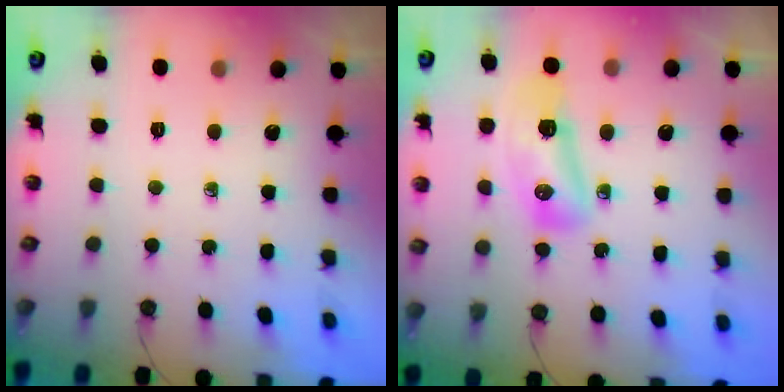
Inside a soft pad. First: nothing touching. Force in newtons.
{"total": 20.6, "press": 14.9, "slide": 14.3}